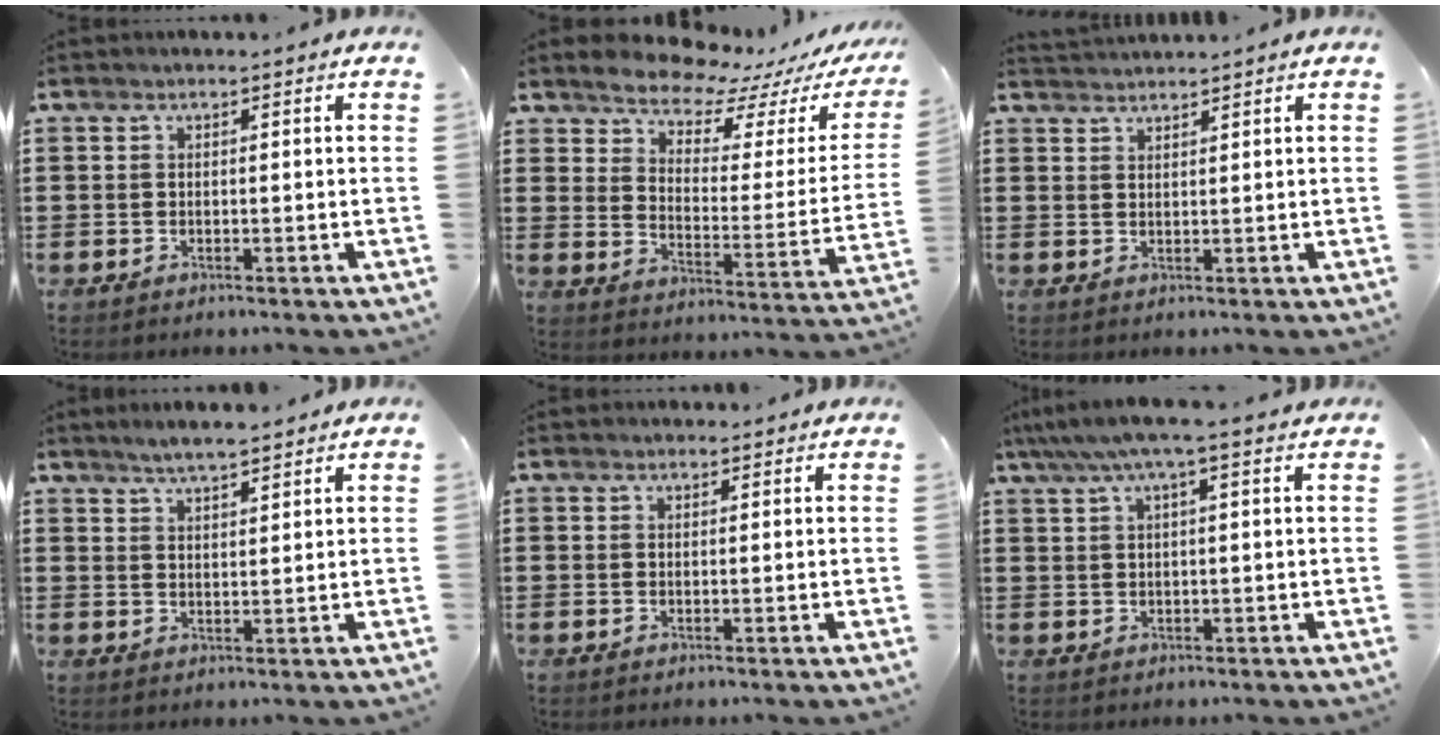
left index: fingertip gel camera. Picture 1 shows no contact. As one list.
[{"total": 6.1, "force": [5.9, 1.1, 1.1], "torque": [-0.042, -0.055, 0.098]}, {"total": 1.6, "force": [1.5, -0.2, -0.1], "torque": [-0.003, 0.001, 0.031]}, {"total": 3.1, "force": [3.0, 0.2, 1.0], "torque": [-0.026, -0.001, 0.055]}, {"total": 0.9, "force": [0.8, 0.3, 0.2], "torque": [-0.004, 0.003, 0.015]}, {"total": 4.0, "force": [2.5, 0.3, 3.2], "torque": [-0.068, 0.003, 0.043]}]